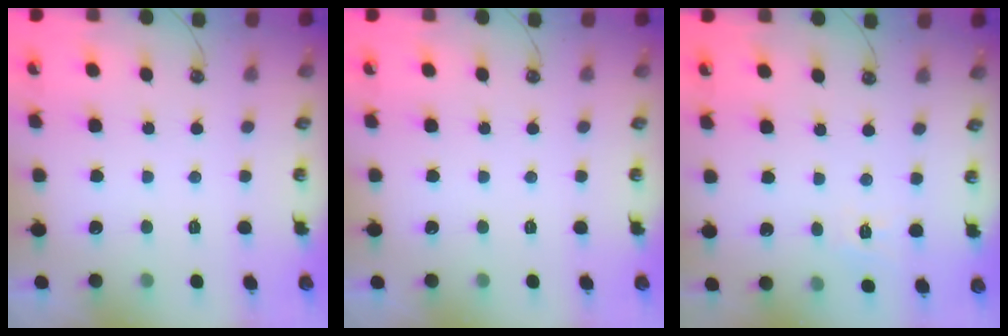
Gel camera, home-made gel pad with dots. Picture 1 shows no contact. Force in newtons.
{"total": 0.0}
{"total": 3.0, "press": 3.0, "slide": 0.1}